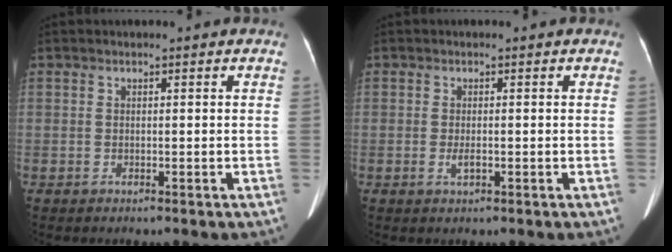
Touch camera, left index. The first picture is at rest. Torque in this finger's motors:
{"motor_torque": [0.03, 0.01, 0.00, 0.00]}